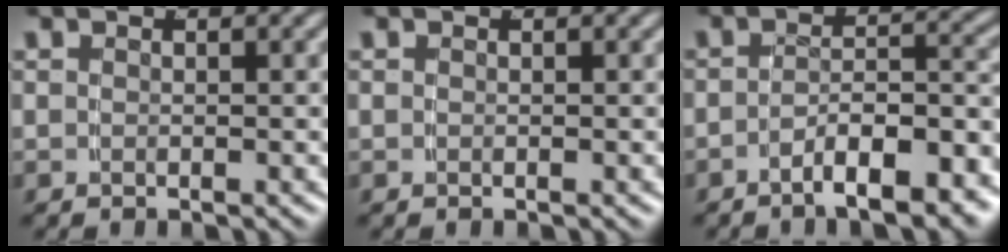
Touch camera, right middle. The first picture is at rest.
{"total": 0.0}
{"total": 6.6, "force": [-5.4, 1.5, 3.6], "torque": [-0.036, -0.008, -0.079]}